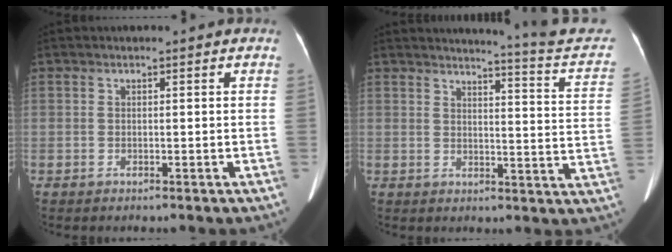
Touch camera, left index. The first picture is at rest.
{"total": 13.8, "force": [13.3, -0.9, 3.5], "torque": [-0.040, -0.084, 0.133]}